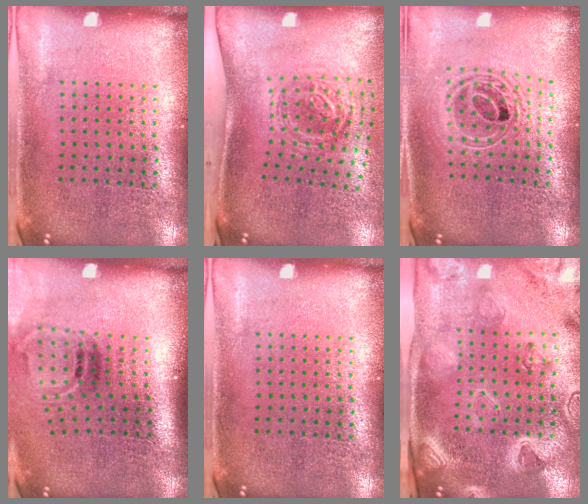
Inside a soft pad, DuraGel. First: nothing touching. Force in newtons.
{"total": 1.7, "press": 1.2, "slide": 1.2}
{"total": 2.0, "press": 1.5, "slide": 1.2}
{"total": 2.0, "press": 1.2, "slide": 1.6}
{"total": 0.0}
{"total": 3.1, "press": 3.1, "slide": 0.3}